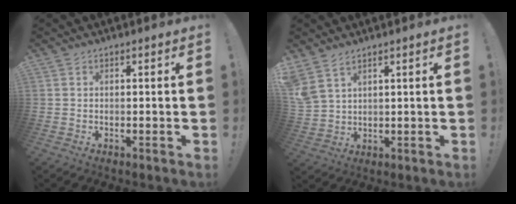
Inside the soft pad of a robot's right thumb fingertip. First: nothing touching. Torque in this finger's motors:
{"motor_torque": [1.26, 3.12, 1.28, 0.50, 0.49]}